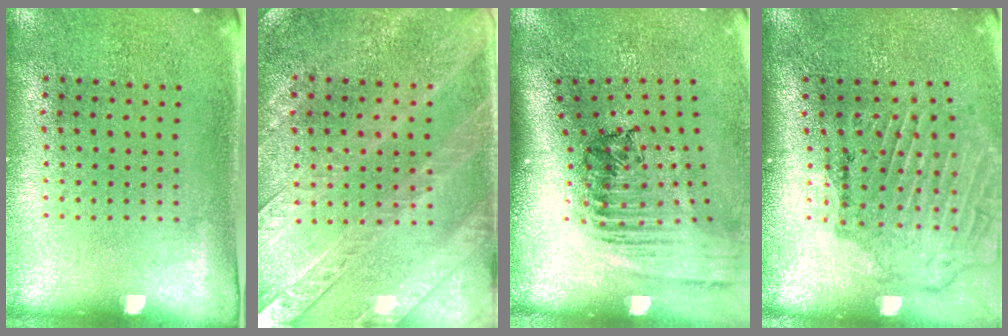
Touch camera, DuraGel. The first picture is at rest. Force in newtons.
{"total": 3.0, "press": 2.7, "slide": 1.1}
{"total": 2.5, "press": 1.8, "slide": 1.7}
{"total": 1.9, "press": 1.8, "slide": 0.3}